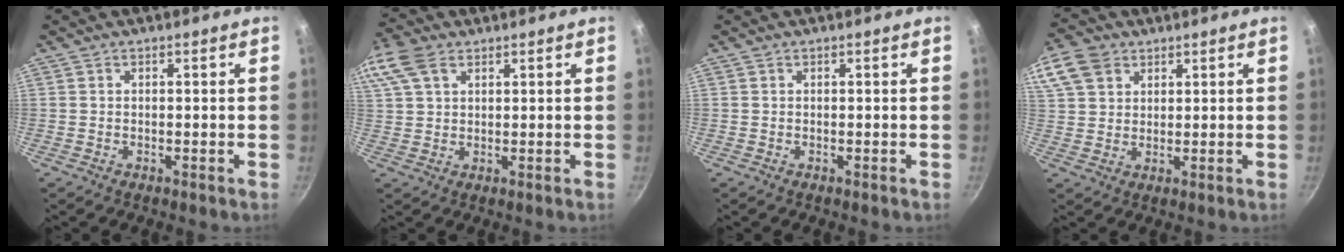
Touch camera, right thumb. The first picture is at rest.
{"total": 9.1, "force": [4.6, 5.6, 5.6], "torque": [-0.120, 0.020, 0.088]}
{"total": 0.0}
{"total": 11.8, "force": [5.8, 8.6, 5.6], "torque": [-0.121, 0.016, 0.113]}